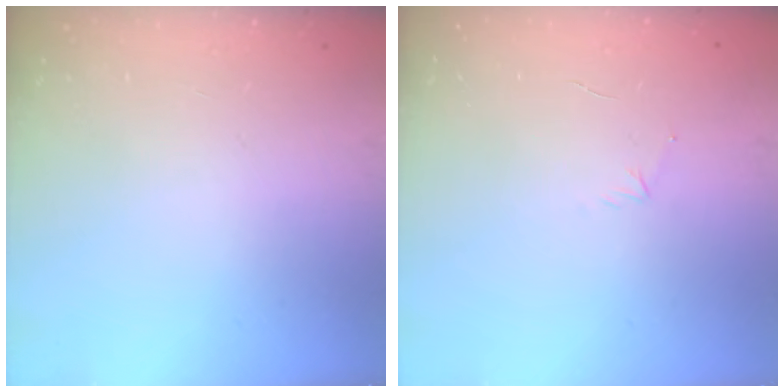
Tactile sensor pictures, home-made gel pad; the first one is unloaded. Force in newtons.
{"total": 3.2, "press": 3.1, "slide": 0.8}